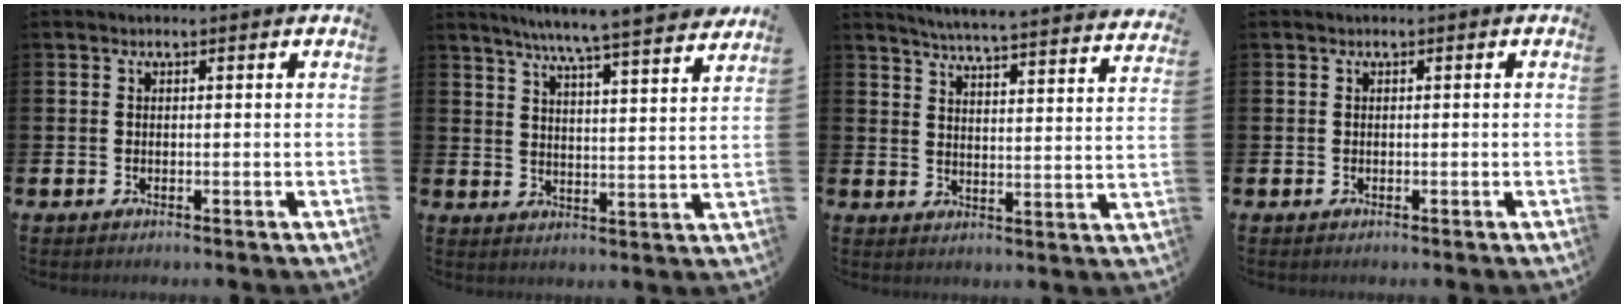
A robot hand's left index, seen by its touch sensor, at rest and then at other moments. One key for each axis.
{"total": 7.6, "fx": 7.1, "fy": -0.3, "fz": 2.6, "tx": -0.068, "ty": -0.051, "tz": 0.122}
{"total": 5.3, "fx": 5.1, "fy": -0.3, "fz": 1.3, "tx": -0.038, "ty": -0.048, "tz": 0.084}
{"total": 0.0}